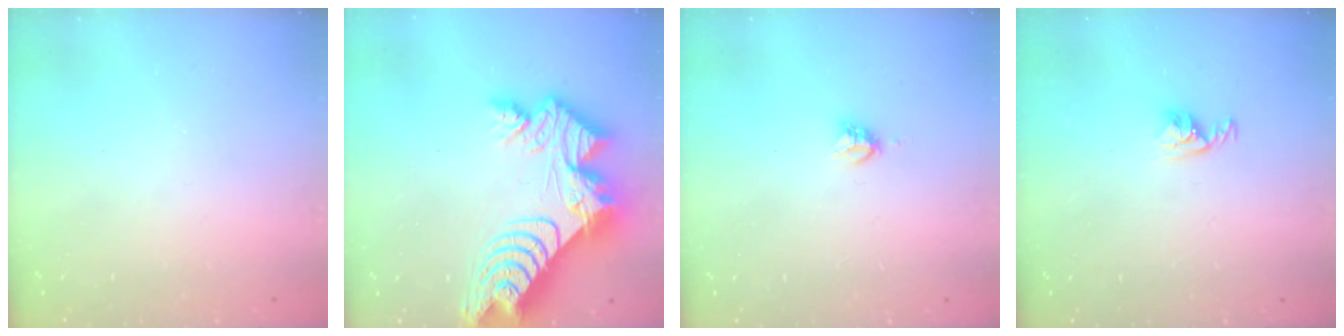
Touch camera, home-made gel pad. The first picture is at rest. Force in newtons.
{"total": 21.2, "press": 21.1, "slide": 2.1}
{"total": 3.8, "press": 3.8, "slide": 0.1}
{"total": 3.5, "press": 3.5, "slide": 0.5}